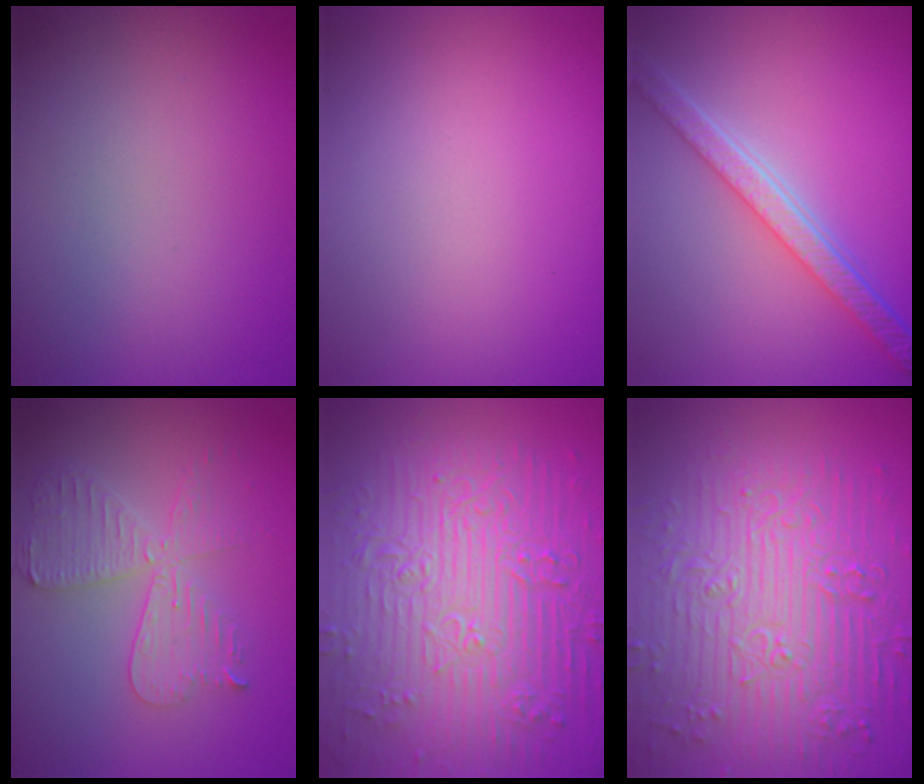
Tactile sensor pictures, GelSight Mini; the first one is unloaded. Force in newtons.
{"total": 0.0}
{"total": 5.4, "press": 4.1, "slide": 3.4}
{"total": 4.6, "press": 4.0, "slide": 2.3}
{"total": 11.7, "press": 7.8, "slide": 8.6}
{"total": 9.4, "press": 6.8, "slide": 6.5}